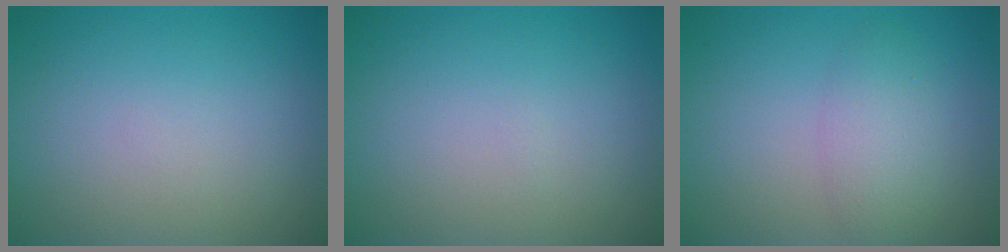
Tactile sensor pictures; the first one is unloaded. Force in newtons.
{"total": 0.0}
{"total": 2.7, "press": 2.7, "slide": 0.2}